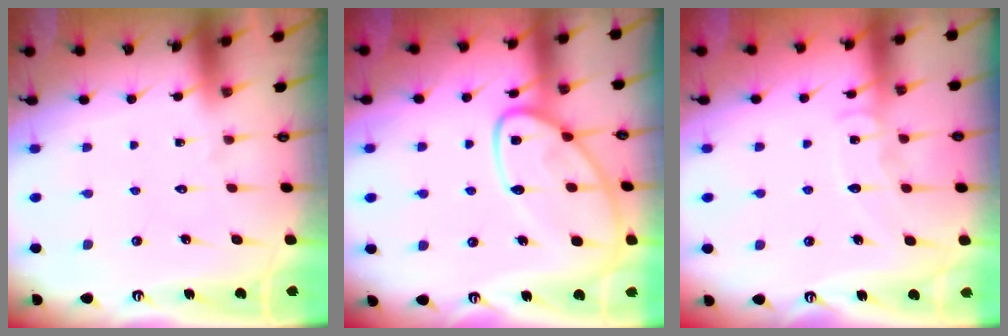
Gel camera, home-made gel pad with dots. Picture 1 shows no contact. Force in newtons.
{"total": 15.2, "press": 15.1, "slide": 1.0}
{"total": 7.3, "press": 7.2, "slide": 0.6}